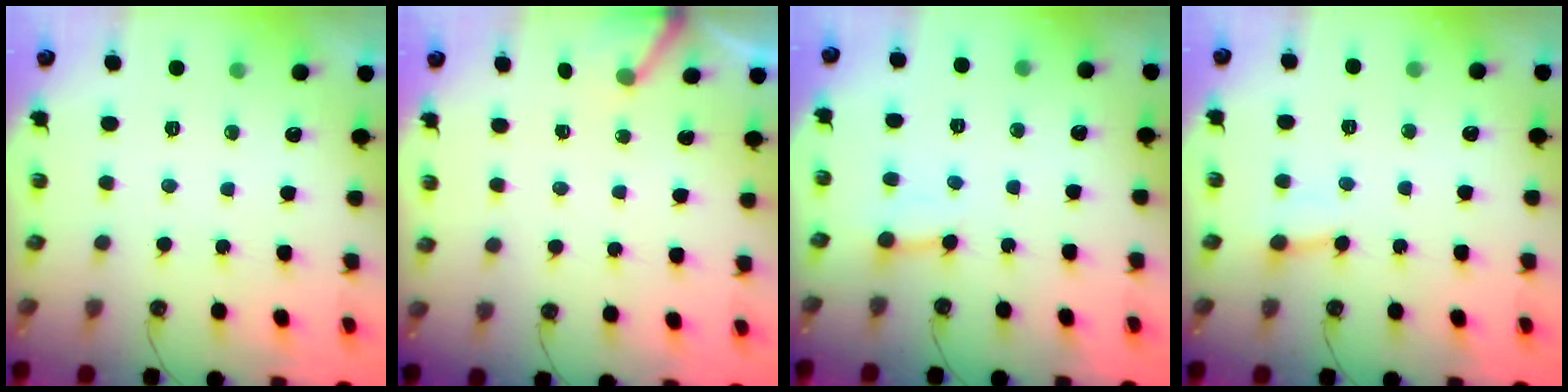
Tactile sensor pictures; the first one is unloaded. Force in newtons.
{"total": 3.7, "press": 3.7, "slide": 0.3}
{"total": 2.8, "press": 2.8, "slide": 0.4}
{"total": 2.5, "press": 2.5, "slide": 0.4}